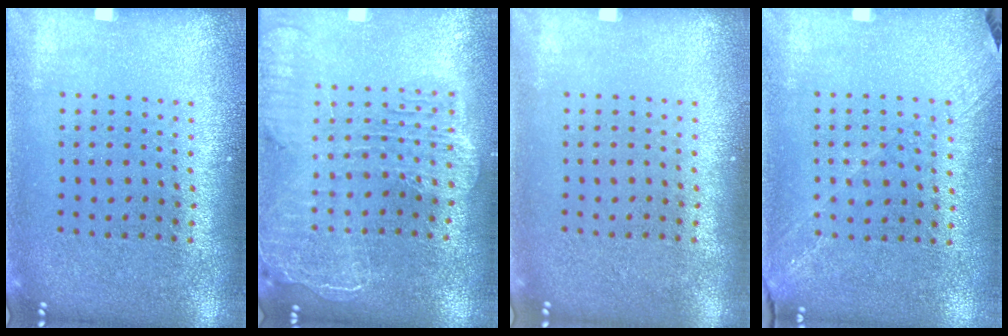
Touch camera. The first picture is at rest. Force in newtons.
{"total": 2.5, "press": 2.2, "slide": 1.2}
{"total": 0.0}
{"total": 1.3, "press": 1.1, "slide": 0.7}